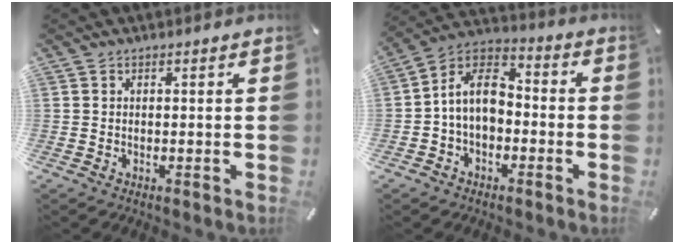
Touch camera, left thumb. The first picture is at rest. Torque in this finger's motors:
{"motor_torque": [0.32, 1.66, 0.96, 0.96, 0.18]}